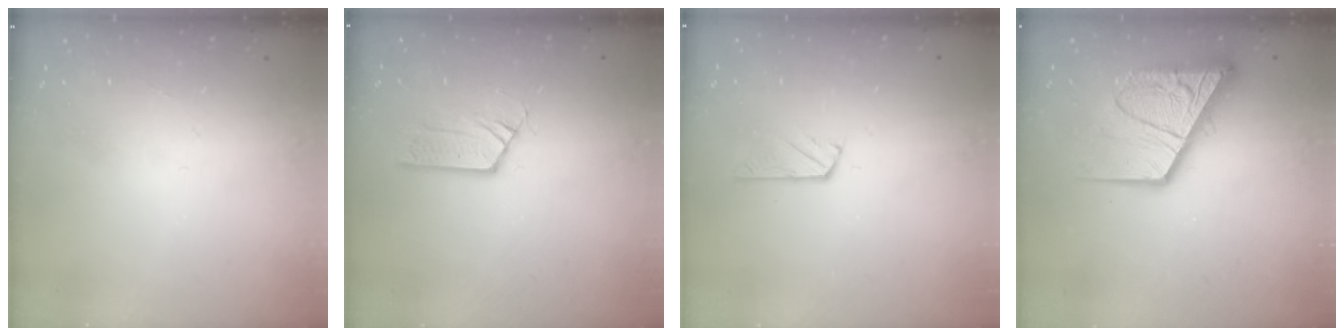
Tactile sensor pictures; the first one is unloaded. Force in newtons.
{"total": 5.5, "press": 5.5, "slide": 0.3}
{"total": 3.4, "press": 3.4, "slide": 0.4}
{"total": 16.9, "press": 16.8, "slide": 1.8}